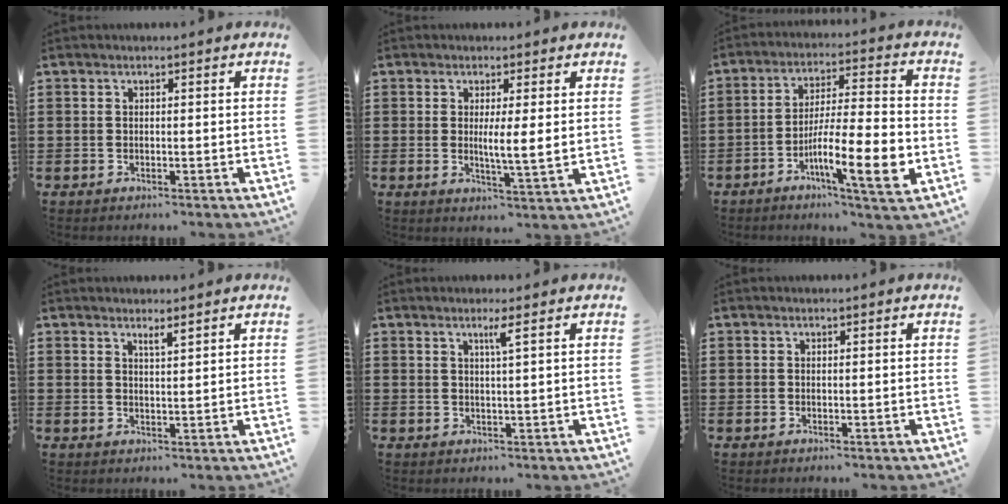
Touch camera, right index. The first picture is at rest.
{"total": 3.9, "force": [0.6, 0.2, 3.8], "torque": [-0.059, -0.011, 0.005]}
{"total": 11.7, "force": [-4.3, 1.6, 10.8], "torque": [-0.191, -0.002, -0.078]}
{"total": 1.7, "force": [1.4, 0.1, 1.0], "torque": [-0.012, -0.003, 0.022]}
{"total": 2.0, "force": [0.9, -0.4, 1.7], "torque": [-0.034, -0.006, 0.014]}
{"total": 0.0}